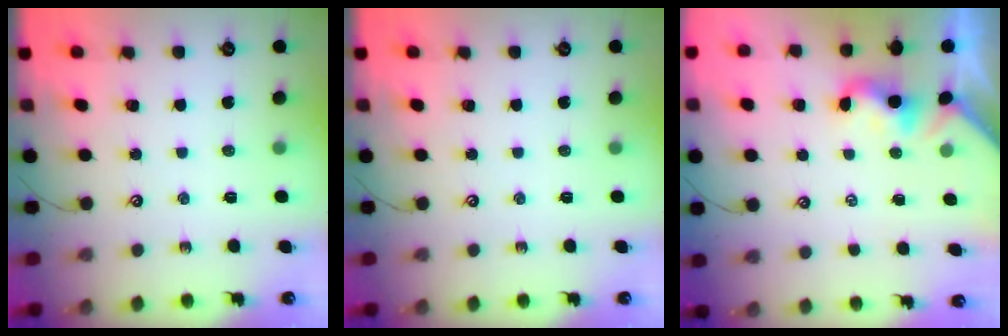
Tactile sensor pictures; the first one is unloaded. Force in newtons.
{"total": 0.0}
{"total": 1.8, "press": 1.8, "slide": 0.5}